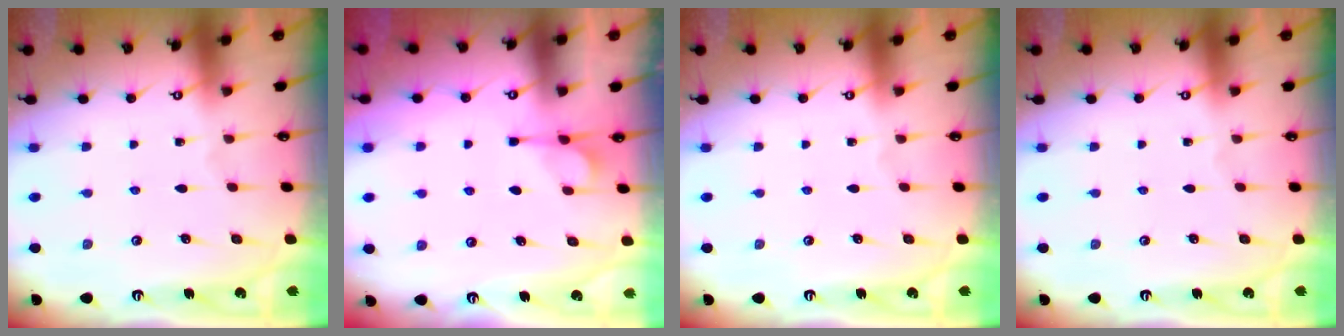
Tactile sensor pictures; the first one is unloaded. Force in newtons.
{"total": 2.1, "press": 1.9, "slide": 0.9}
{"total": 0.0}
{"total": 0.0}